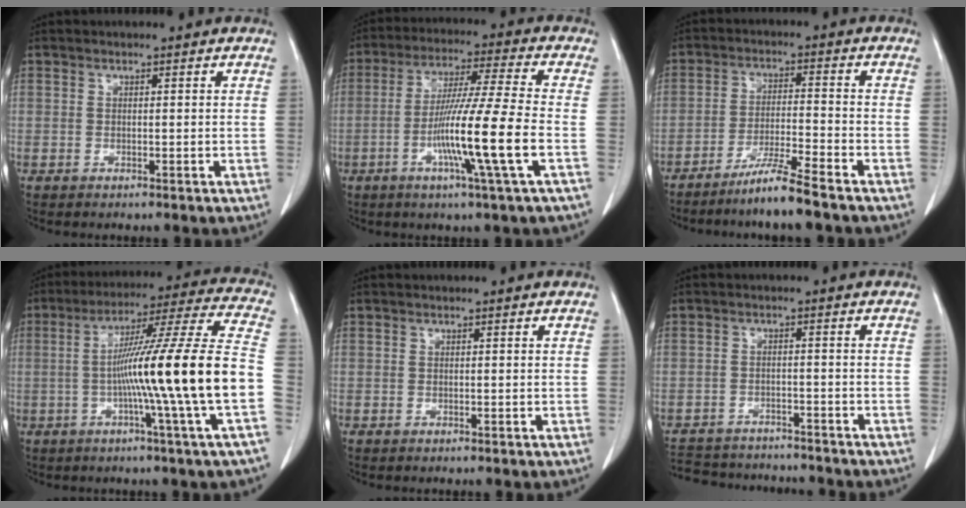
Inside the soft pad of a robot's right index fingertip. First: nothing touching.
{"total": 13.1, "force": [-3.9, -1.9, 12.4], "torque": [-0.232, -0.016, -0.078]}
{"total": 6.8, "force": [-5.5, -1.2, 3.9], "torque": [-0.069, -0.024, -0.106]}
{"total": 19.4, "force": [-3.4, -2.6, 18.9], "torque": [-0.290, 0.004, -0.070]}
{"total": 0.0}
{"total": 12.6, "force": [-11.7, 3.6, 3.2], "torque": [-0.066, 0.007, -0.159]}